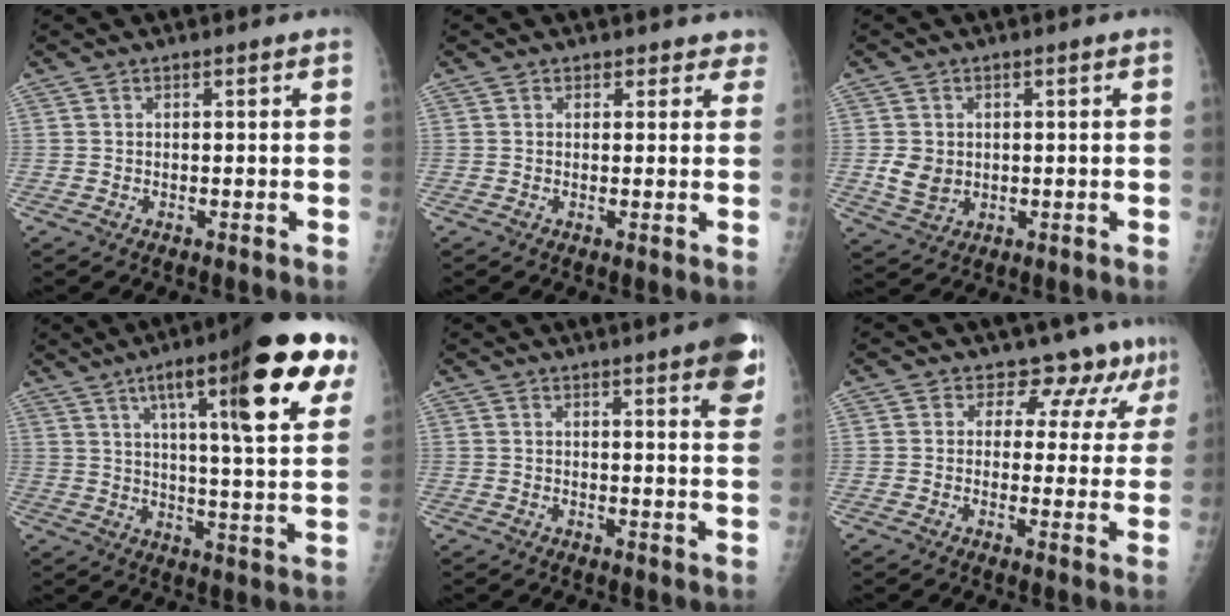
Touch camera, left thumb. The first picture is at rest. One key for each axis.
{"total": 3.0, "fx": 2.5, "fy": 1.8, "fz": 0.0, "tx": 0.038, "ty": -0.011, "tz": 0.013}
{"total": 4.9, "fx": 0.1, "fy": 4.0, "fz": 2.8, "tx": -0.039, "ty": -0.005, "tz": 0.013}
{"total": 25.0, "fx": 11.9, "fy": 4.5, "fz": 21.5, "tx": -0.293, "ty": -0.020, "tz": 0.171}
{"total": 9.8, "fx": 5.7, "fy": 1.6, "fz": 7.9, "tx": -0.078, "ty": -0.017, "tz": 0.060}
{"total": 8.5, "fx": 6.5, "fy": 5.0, "fz": 2.0, "tx": 0.019, "ty": -0.030, "tz": 0.059}